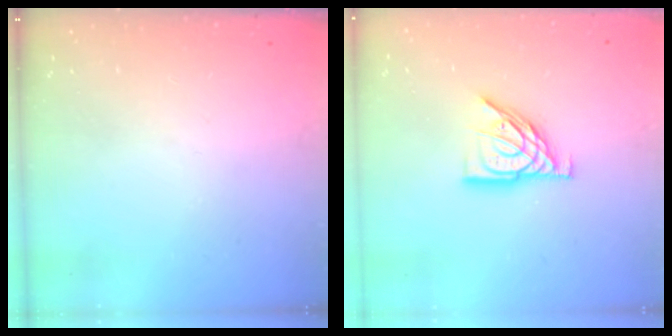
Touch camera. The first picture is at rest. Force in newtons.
{"total": 10.7, "press": 10.6, "slide": 1.2}